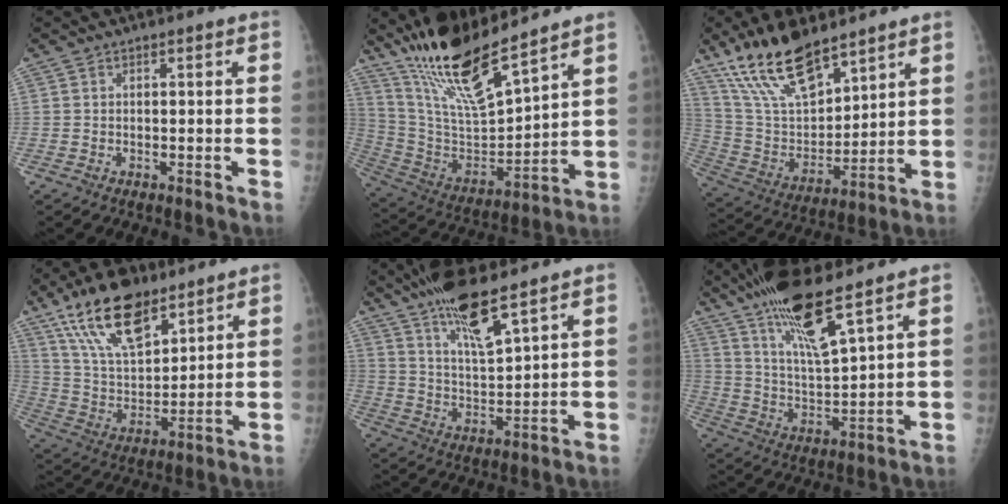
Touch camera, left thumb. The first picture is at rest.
{"total": 18.3, "force": [14.3, 3.4, 10.9], "torque": [-0.179, -0.078, 0.282]}
{"total": 17.8, "force": [13.0, 6.8, 10.0], "torque": [-0.149, -0.065, 0.256]}
{"total": 17.8, "force": [11.6, 8.0, 10.8], "torque": [-0.158, -0.048, 0.218]}
{"total": 12.8, "force": [8.9, 2.7, 8.9], "torque": [-0.156, -0.048, 0.171]}
{"total": 15.1, "force": [10.3, 2.8, 10.7], "torque": [-0.192, -0.054, 0.203]}